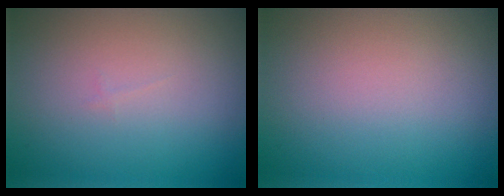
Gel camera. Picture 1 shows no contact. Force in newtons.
{"total": 0.0}